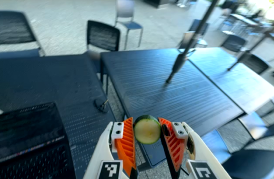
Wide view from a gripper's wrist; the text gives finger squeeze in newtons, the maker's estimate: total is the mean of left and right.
{"total": 8.3, "left": 7.8, "right": 8.8}